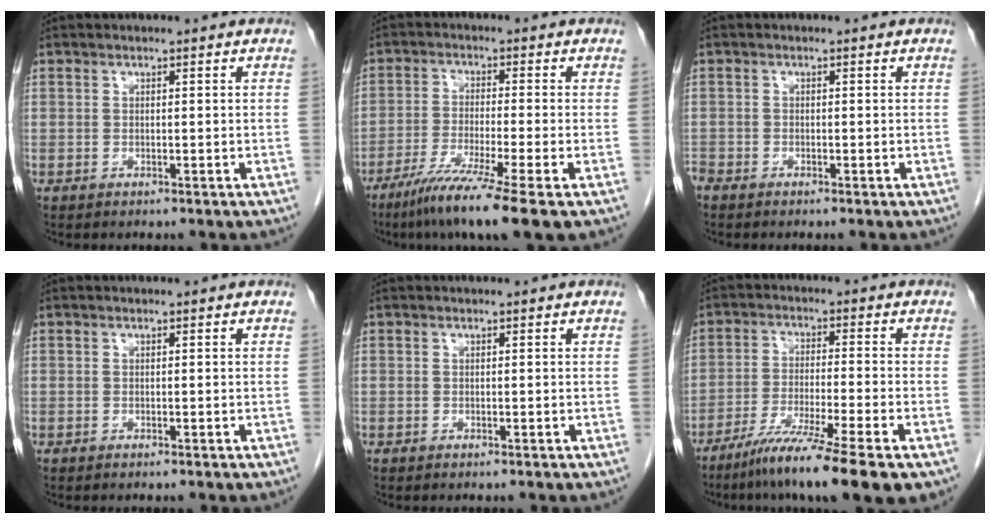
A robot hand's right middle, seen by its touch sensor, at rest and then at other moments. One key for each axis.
{"total": 10.5, "fx": -6.9, "fy": -1.3, "fz": 7.9, "tx": -0.136, "ty": -0.034, "tz": -0.116}
{"total": 1.2, "fx": -1.1, "fy": 0.4, "fz": 0.3, "tx": -0.007, "ty": -0.002, "tz": -0.020}
{"total": 0.0}
{"total": 0.0}
{"total": 13.0, "fx": -8.8, "fy": -0.4, "fz": 9.6, "tx": -0.156, "ty": -0.039, "tz": -0.144}